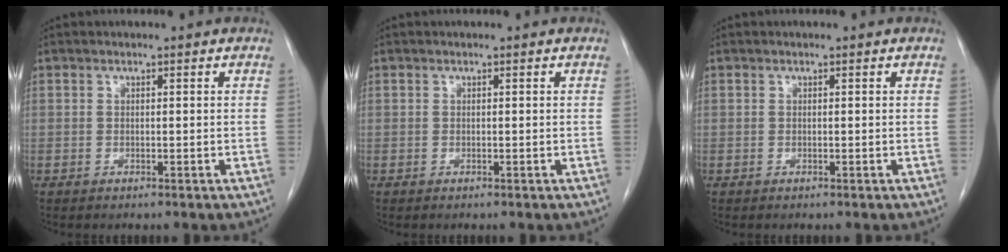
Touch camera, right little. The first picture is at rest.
{"total": 0.0}
{"total": 0.0}